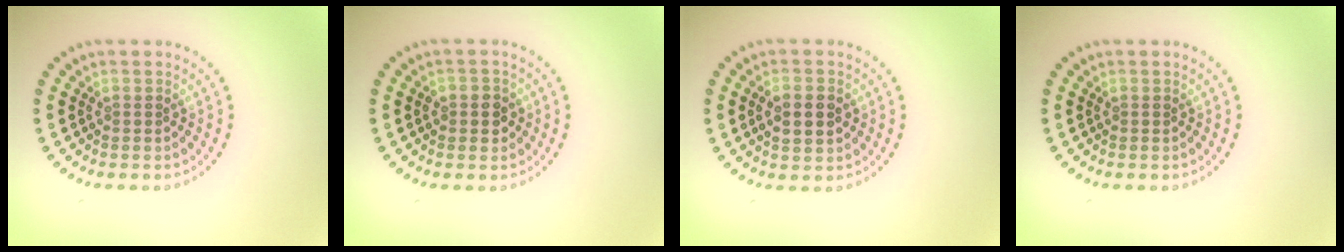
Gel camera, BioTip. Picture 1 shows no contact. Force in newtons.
{"total": 1.8, "press": 1.7, "slide": 0.6}
{"total": 2.6, "press": 2.6, "slide": 0.0}
{"total": 0.0}